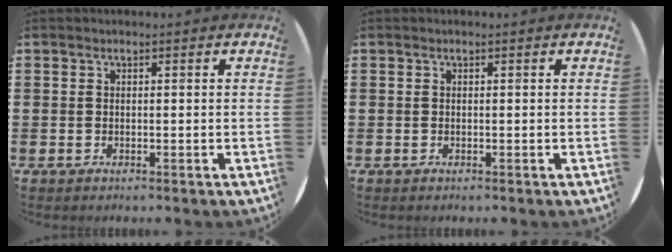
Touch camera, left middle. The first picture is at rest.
{"total": 0.0}